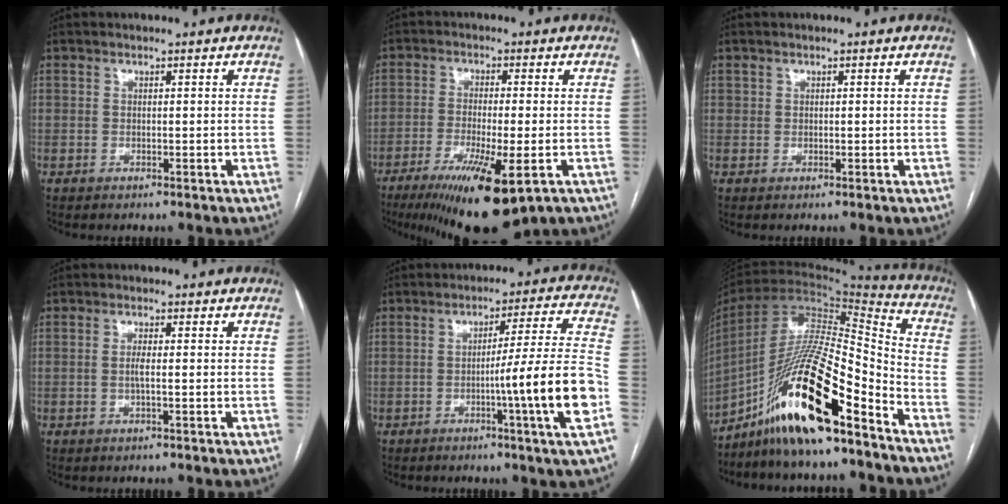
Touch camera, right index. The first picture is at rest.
{"total": 14.2, "force": [-7.8, 2.4, 11.6], "torque": [-0.173, -0.036, -0.119]}
{"total": 0.6, "force": [0.3, 0.5, 0.0], "torque": [0.010, 0.002, 0.004]}
{"total": 1.6, "force": [-0.1, 0.1, 1.6], "torque": [-0.032, 0.001, 0.000]}
{"total": 13.1, "force": [-3.9, -2.1, 12.4], "torque": [-0.181, -0.005, -0.065]}
{"total": 20.3, "force": [-12.9, 3.0, 15.4], "torque": [-0.302, -0.004, -0.231]}